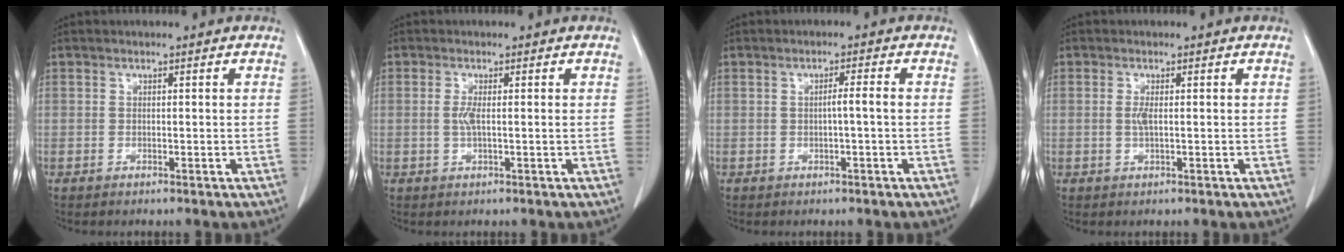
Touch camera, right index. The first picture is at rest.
{"total": 1.9, "force": [-0.1, 0.1, 1.9], "torque": [-0.043, -0.001, -0.001]}
{"total": 1.8, "force": [-0.3, -0.2, 1.8], "torque": [-0.028, 0.002, -0.005]}
{"total": 1.4, "force": [0.0, 0.1, 1.4], "torque": [-0.033, -0.001, -0.001]}